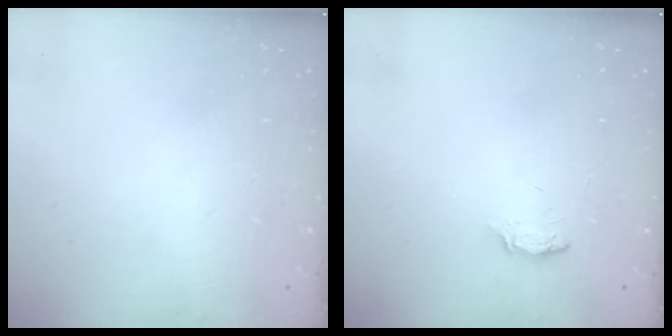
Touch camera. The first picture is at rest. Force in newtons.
{"total": 3.7, "press": 3.7, "slide": 0.6}